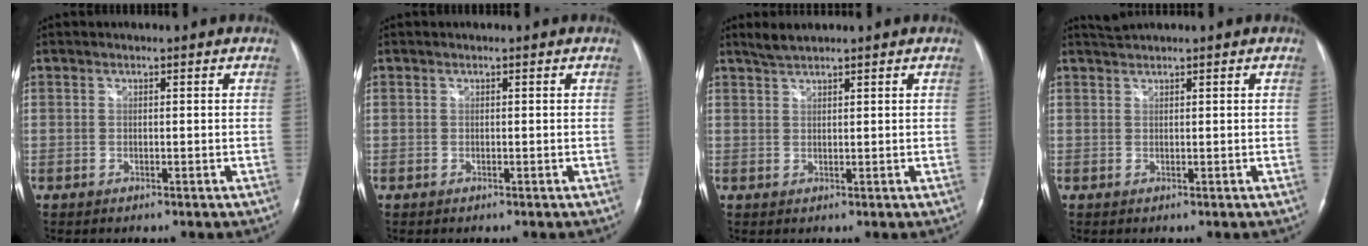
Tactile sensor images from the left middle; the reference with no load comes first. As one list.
[{"total": 0.0}, {"total": 2.2, "force": [2.1, -0.1, 0.8], "torque": [-0.022, 0.006, 0.042]}, {"total": 1.4, "force": [1.3, -0.5, 0.1], "torque": [-0.006, 0.008, 0.033]}]